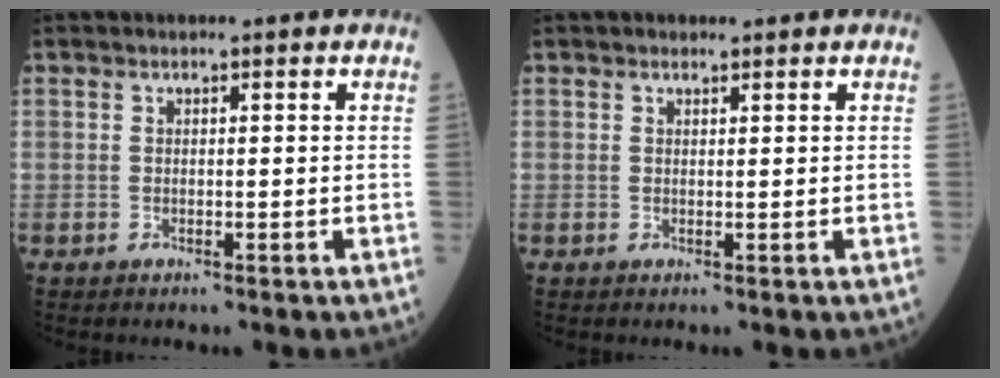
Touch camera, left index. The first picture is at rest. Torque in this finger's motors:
{"motor_torque": [0.11, 0.04, -0.02, 0.02]}